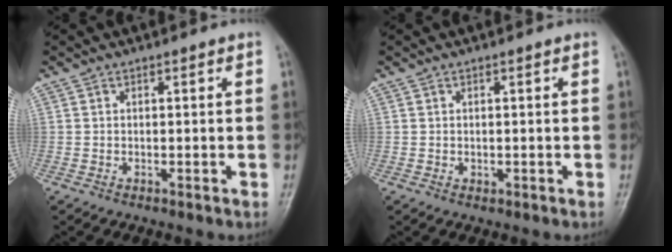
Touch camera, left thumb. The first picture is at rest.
{"total": 0.5, "force": [-0.1, 0.5, 0.1], "torque": [0.002, -0.001, 0.001]}